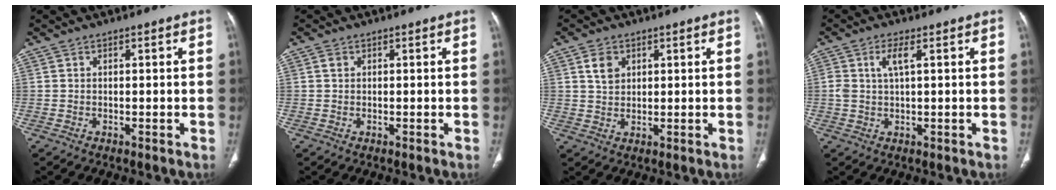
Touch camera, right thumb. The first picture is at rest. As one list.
[{"total": 0.8, "force": [0.3, 0.7, 0.4], "torque": [-0.001, 0.002, 0.005]}, {"total": 4.0, "force": [1.8, 2.9, 2.1], "torque": [-0.022, -0.007, 0.036]}, {"total": 3.7, "force": [1.2, 1.2, 3.3], "torque": [-0.080, 0.006, 0.027]}]